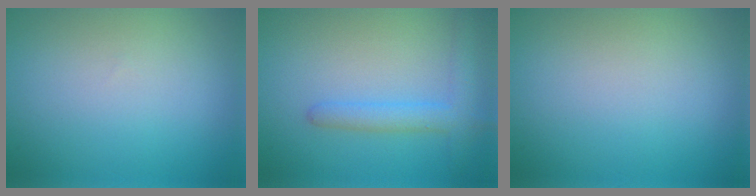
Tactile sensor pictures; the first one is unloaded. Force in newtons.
{"total": 3.0, "press": 3.0, "slide": 0.2}
{"total": 0.0}